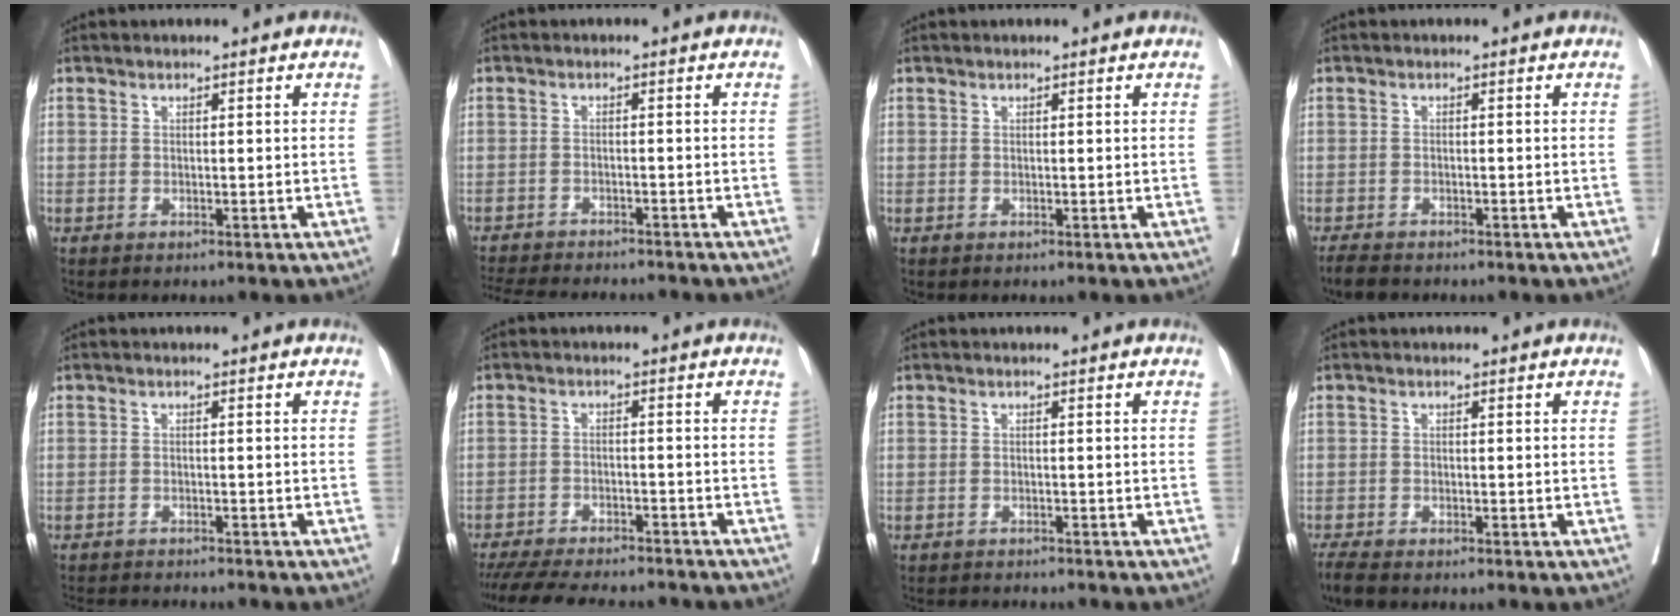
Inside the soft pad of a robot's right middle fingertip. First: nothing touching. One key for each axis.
{"total": 13.5, "fx": -12.3, "fy": 2.2, "fz": 5.0, "tx": -0.103, "ty": -0.016, "tz": -0.170}
{"total": 0.0}
{"total": 3.7, "fx": -3.2, "fy": 0.9, "fz": 1.6, "tx": -0.029, "ty": -0.009, "tz": -0.052}
{"total": 8.6, "fx": -8.1, "fy": 0.7, "fz": 2.7, "tx": -0.037, "ty": -0.007, "tz": -0.116}
{"total": 16.5, "fx": -14.8, "fy": 3.0, "fz": 6.6, "tx": -0.139, "ty": -0.021, "tz": -0.209}
{"total": 7.3, "fx": -6.9, "fy": 0.9, "fz": 2.2, "tx": -0.027, "ty": -0.008, "tz": -0.093}
{"total": 3.7, "fx": -3.2, "fy": 0.5, "fz": 1.8, "tx": -0.037, "ty": -0.011, "tz": -0.057}